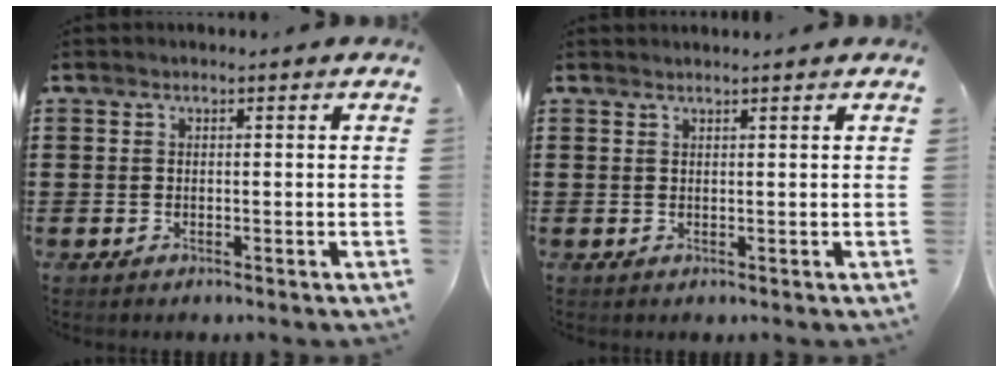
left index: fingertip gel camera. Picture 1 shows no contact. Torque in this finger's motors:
{"motor_torque": [0.26, 1.00, 0.05, 0.00]}